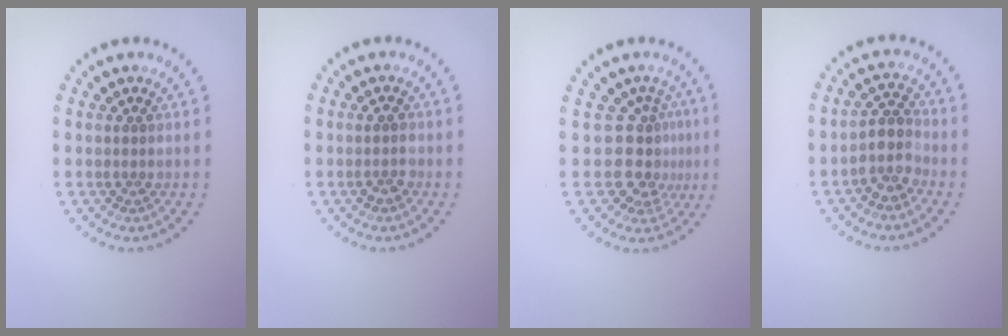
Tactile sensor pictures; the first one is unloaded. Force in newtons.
{"total": 1.5, "press": 1.4, "slide": 0.3}
{"total": 3.5, "press": 2.7, "slide": 2.3}
{"total": 2.8, "press": 2.4, "slide": 1.5}